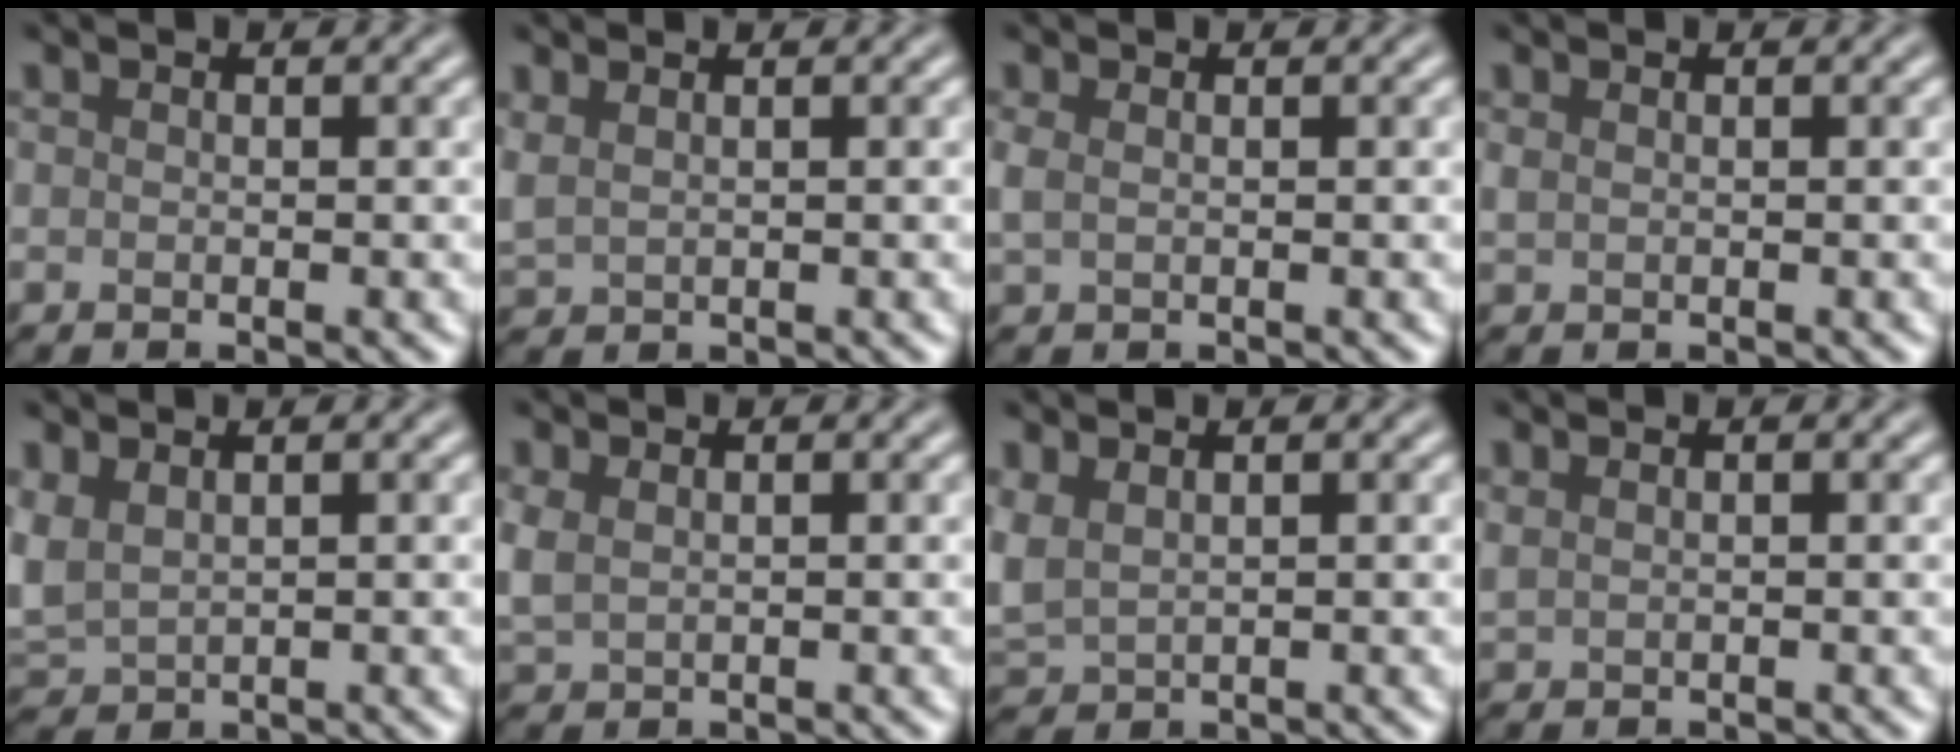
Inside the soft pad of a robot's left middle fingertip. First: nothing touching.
{"total": 1.5, "force": [1.1, 0.7, 0.8], "torque": [-0.025, 0.001, 0.029]}
{"total": 1.1, "force": [0.3, 0.6, 0.9], "torque": [-0.025, 0.001, 0.007]}
{"total": 0.6, "force": [0.4, 0.3, 0.4], "torque": [-0.010, 0.001, 0.010]}
{"total": 2.7, "force": [1.1, 1.7, 1.8], "torque": [-0.058, 0.003, 0.029]}
{"total": 2.2, "force": [0.6, 1.5, 1.5], "torque": [-0.045, 0.000, 0.016]}
{"total": 2.5, "force": [1.2, 1.4, 1.6], "torque": [-0.054, 0.005, 0.031]}
{"total": 0.9, "force": [0.7, 0.3, 0.4], "torque": [-0.013, 0.000, 0.018]}